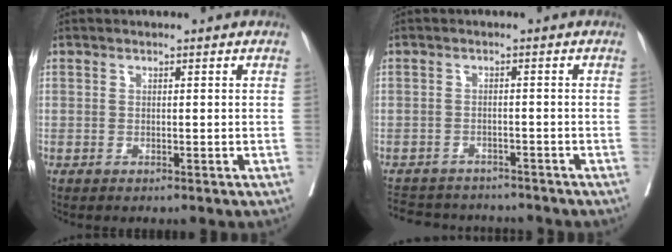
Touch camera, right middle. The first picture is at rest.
{"total": 9.5, "force": [-8.7, 3.3, 1.8], "torque": [-0.033, 0.011, -0.115]}